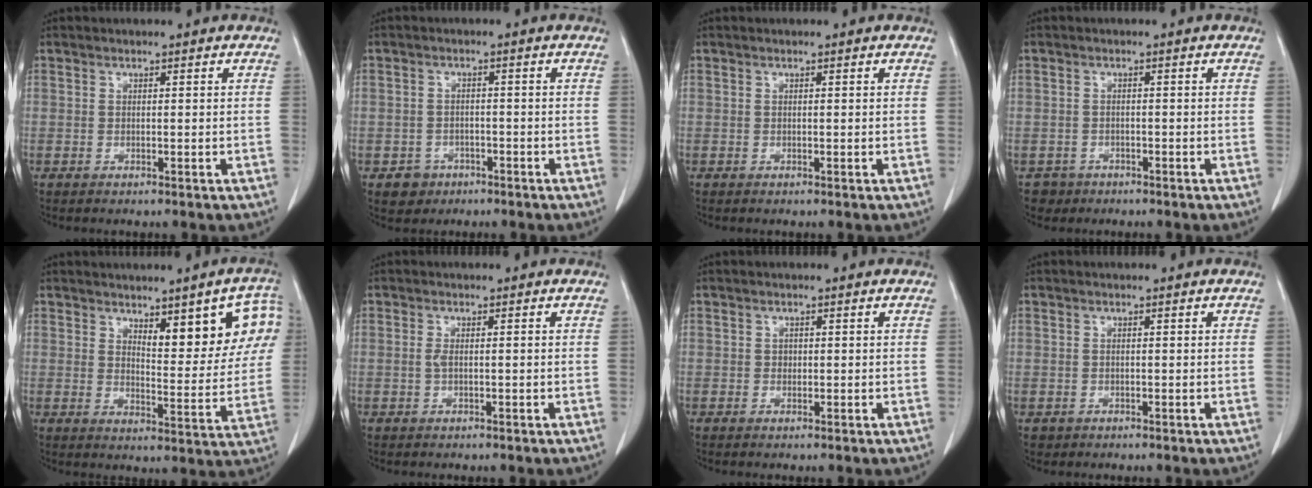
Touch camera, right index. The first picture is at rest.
{"total": 3.5, "force": [-1.7, 3.0, 0.2], "torque": [0.002, 0.014, -0.021]}
{"total": 0.0}
{"total": 2.5, "force": [-1.4, 2.0, -0.5], "torque": [0.005, 0.010, -0.024]}
{"total": 11.3, "force": [5.4, 3.0, 9.4], "torque": [-0.108, 0.001, 0.073]}
{"total": 1.2, "force": [-0.1, 0.3, 1.2], "torque": [-0.025, 0.000, -0.002]}
{"total": 0.6, "force": [0.0, 0.5, 0.2], "torque": [0.001, 0.002, 0.000]}
{"total": 0.9, "force": [-0.3, 0.9, -0.1], "torque": [-0.003, 0.006, -0.003]}